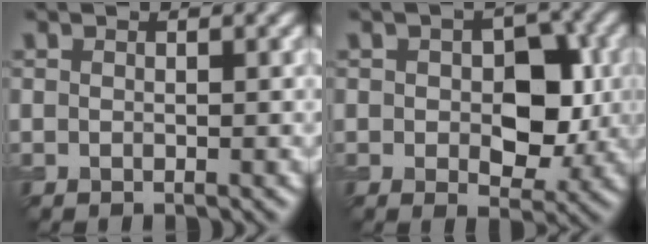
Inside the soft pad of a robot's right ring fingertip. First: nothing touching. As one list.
[{"total": 6.2, "force": [0.1, 3.7, 5.0], "torque": [-0.069, -0.005, 0.004]}]